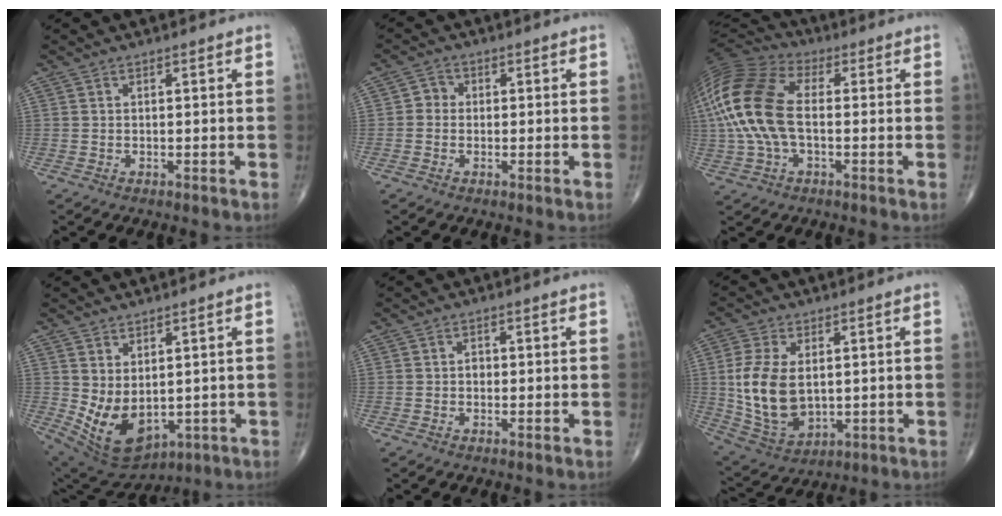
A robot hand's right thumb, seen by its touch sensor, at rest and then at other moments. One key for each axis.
{"total": 2.5, "fx": -0.2, "fy": 2.2, "fz": 1.0, "tx": 0.001, "ty": 0.008, "tz": -0.012}
{"total": 18.3, "fx": 0.1, "fy": 10.3, "fz": 15.1, "tx": -0.345, "ty": 0.027, "tz": -0.004}
{"total": 10.7, "fx": -0.2, "fy": 6.6, "fz": 8.4, "tx": -0.138, "ty": -0.012, "tz": 0.032}
{"total": 1.0, "fx": -0.1, "fy": 0.8, "fz": 0.6, "tx": -0.003, "ty": 0.003, "tz": -0.005}
{"total": 13.6, "fx": 1.0, "fy": 8.3, "fz": 10.7, "tx": -0.209, "ty": -0.013, "tz": 0.035}